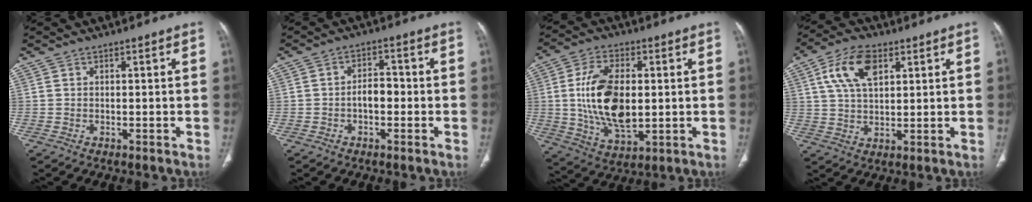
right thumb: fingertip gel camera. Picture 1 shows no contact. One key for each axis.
{"total": 4.0, "fx": -1.0, "fy": 2.4, "fz": 3.0, "tx": -0.038, "ty": 0.020, "tz": -0.021}
{"total": 15.9, "fx": 0.7, "fy": 8.4, "fz": 13.4, "tx": -0.248, "ty": -0.009, "tz": 0.020}
{"total": 10.3, "fx": 4.1, "fy": 5.6, "fz": 7.6, "tx": -0.136, "ty": -0.004, "tz": 0.075}